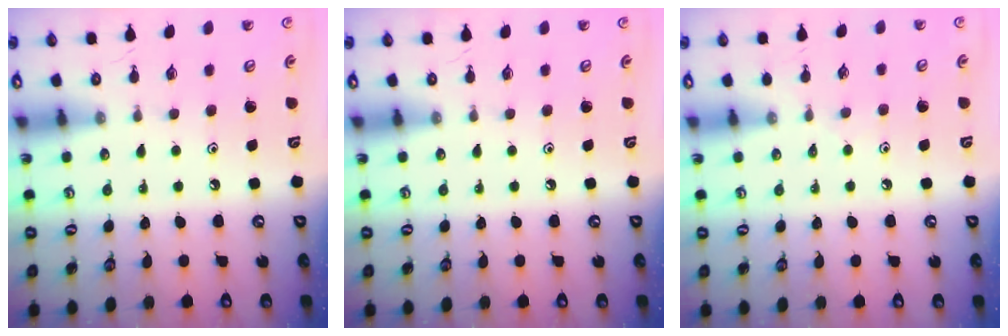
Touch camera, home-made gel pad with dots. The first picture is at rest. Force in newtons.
{"total": 0.0}
{"total": 2.8, "press": 2.7, "slide": 0.5}